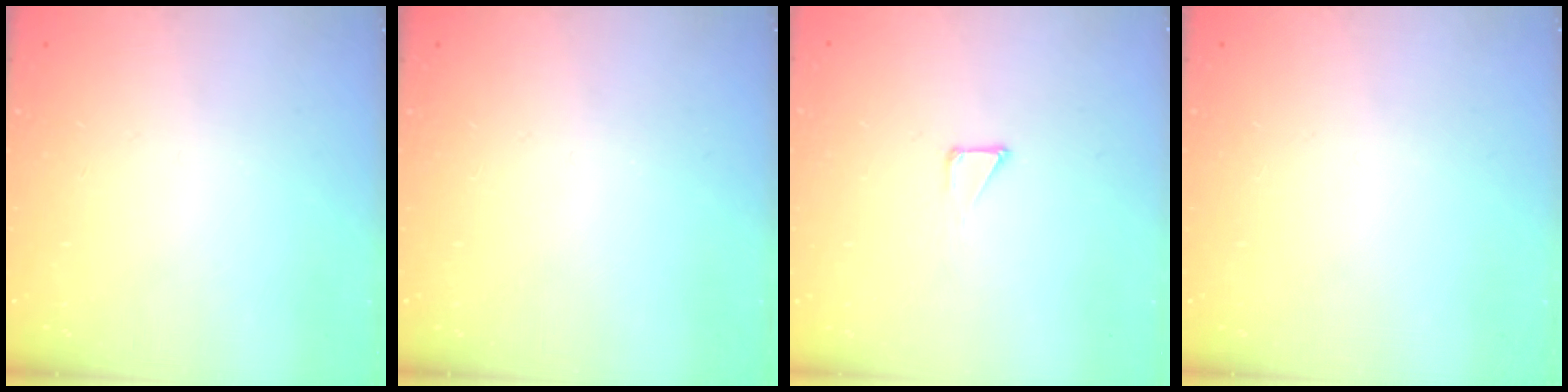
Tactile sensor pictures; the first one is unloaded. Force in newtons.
{"total": 0.0}
{"total": 1.2, "press": 1.2, "slide": 0.0}
{"total": 0.0}